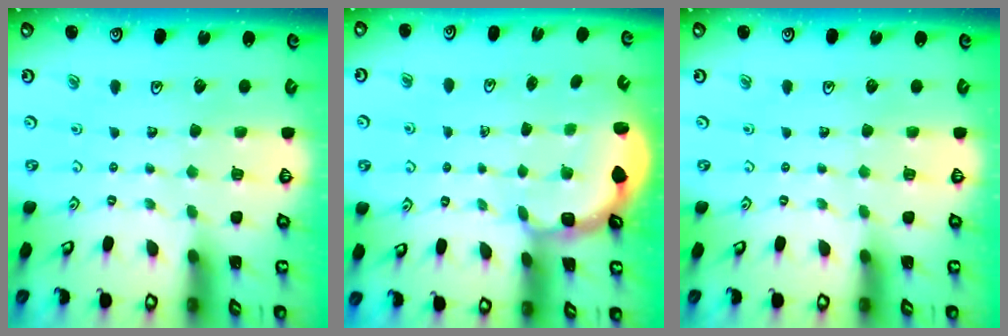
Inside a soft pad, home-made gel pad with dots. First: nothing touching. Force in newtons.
{"total": 2.8, "press": 2.2, "slide": 1.7}
{"total": 0.0}